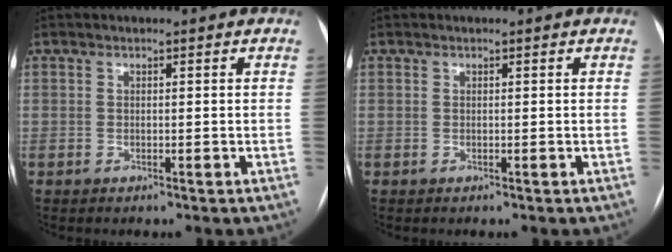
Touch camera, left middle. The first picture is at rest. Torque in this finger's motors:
{"motor_torque": [0.25, -0.27, 0.02, 0.01]}